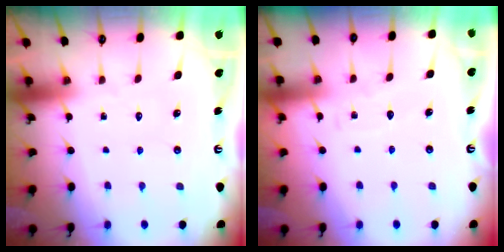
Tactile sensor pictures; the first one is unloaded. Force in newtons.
{"total": 3.3, "press": 3.3, "slide": 0.3}